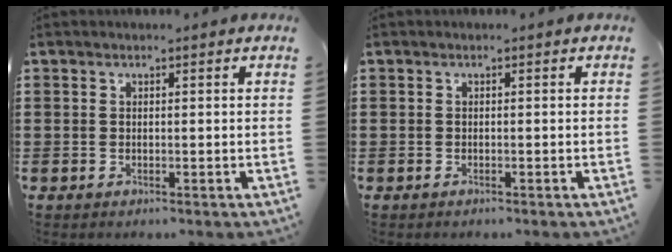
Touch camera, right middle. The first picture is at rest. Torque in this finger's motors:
{"motor_torque": [-0.15, -0.14, -0.04, 0.00]}